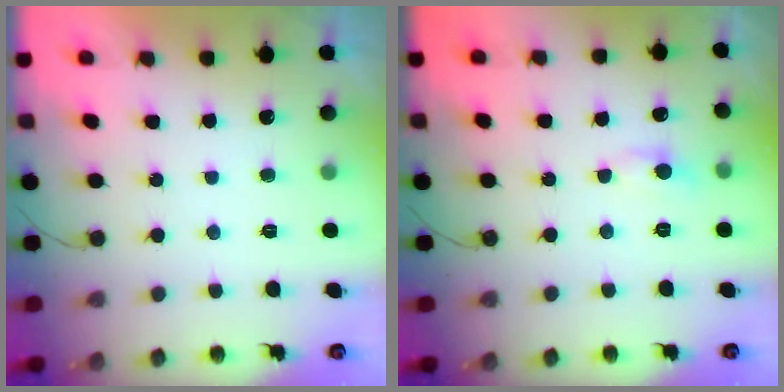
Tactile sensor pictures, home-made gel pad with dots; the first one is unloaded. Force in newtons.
{"total": 5.5, "press": 5.4, "slide": 0.8}